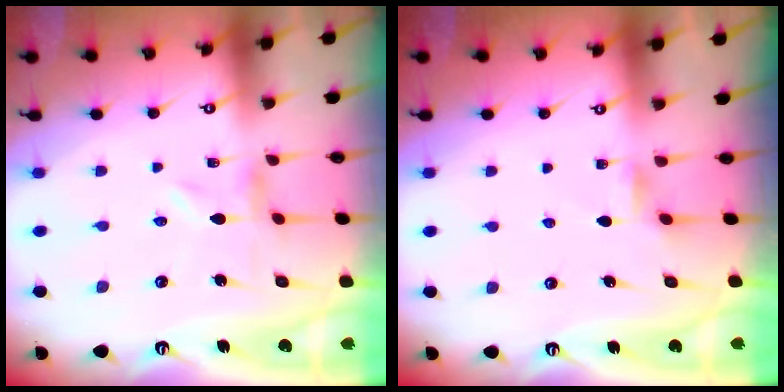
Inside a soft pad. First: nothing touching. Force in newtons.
{"total": 2.4, "press": 2.3, "slide": 0.5}